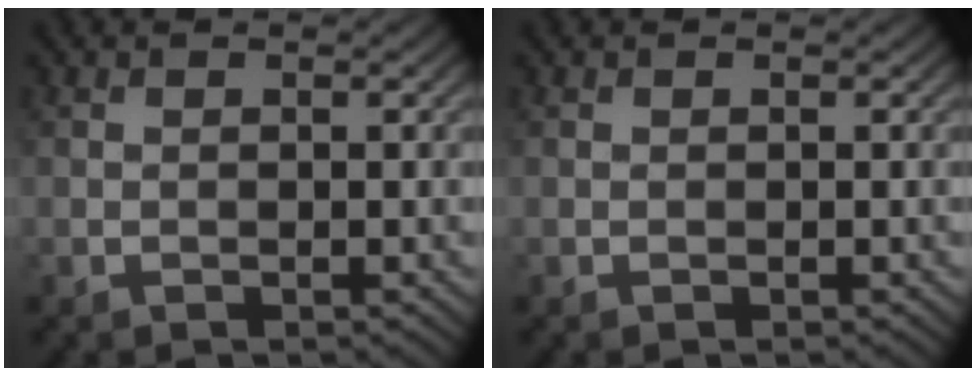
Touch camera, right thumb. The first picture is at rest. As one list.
[{"total": 0.0}]